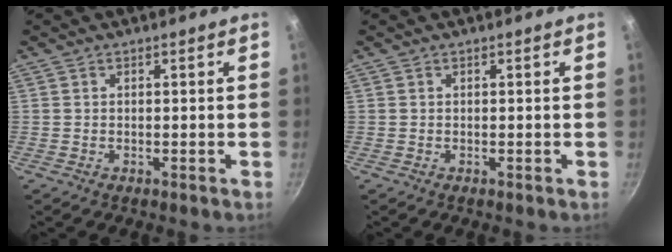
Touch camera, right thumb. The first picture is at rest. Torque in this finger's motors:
{"motor_torque": [0.00, 0.00, 0.00, 0.00, 0.00]}